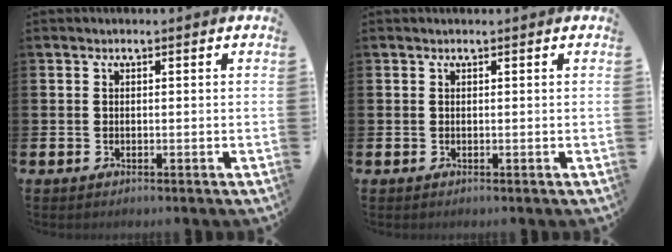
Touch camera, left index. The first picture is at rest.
{"total": 0.0}